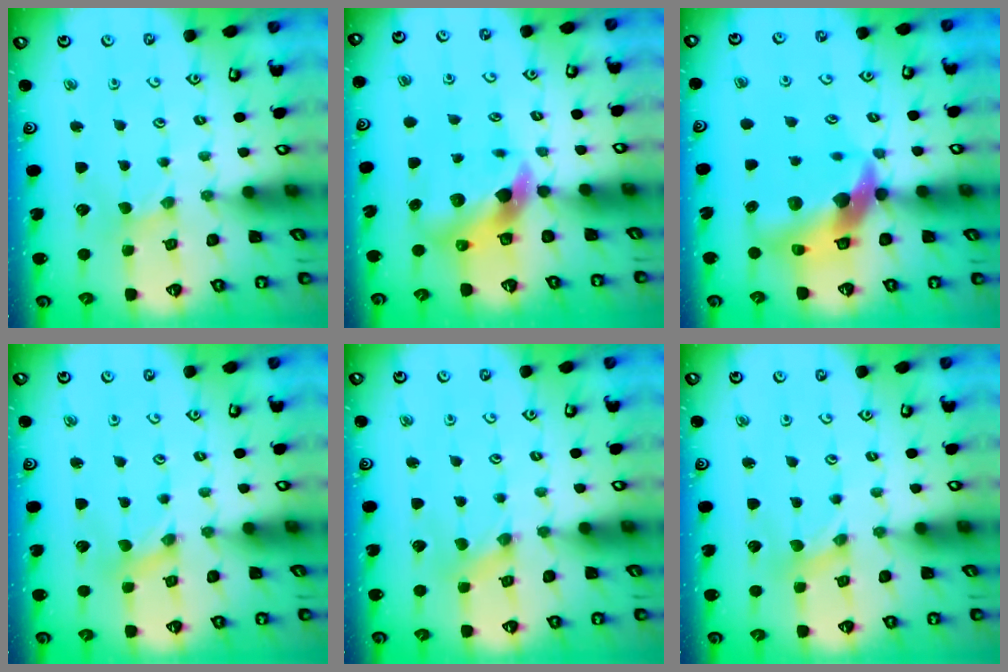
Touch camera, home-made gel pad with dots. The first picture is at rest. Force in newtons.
{"total": 7.9, "press": 7.8, "slide": 1.3}
{"total": 13.8, "press": 13.6, "slide": 2.0}
{"total": 0.0}
{"total": 0.7, "press": 0.6, "slide": 0.1}
{"total": 0.0}